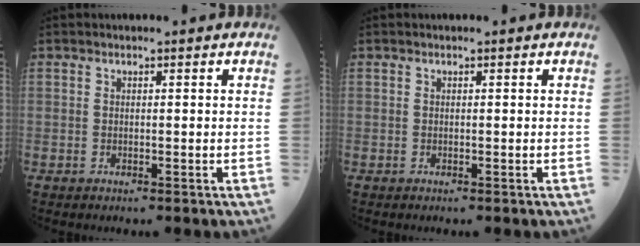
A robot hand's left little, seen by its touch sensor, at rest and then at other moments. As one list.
[{"total": 0.0}]